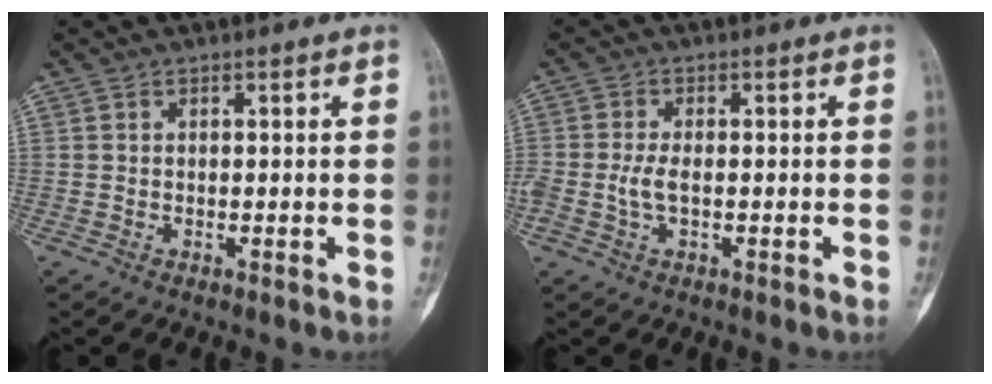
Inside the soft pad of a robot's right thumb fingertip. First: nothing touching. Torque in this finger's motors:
{"motor_torque": [0.08, 0.08, 0.22, 0.15, 0.03]}